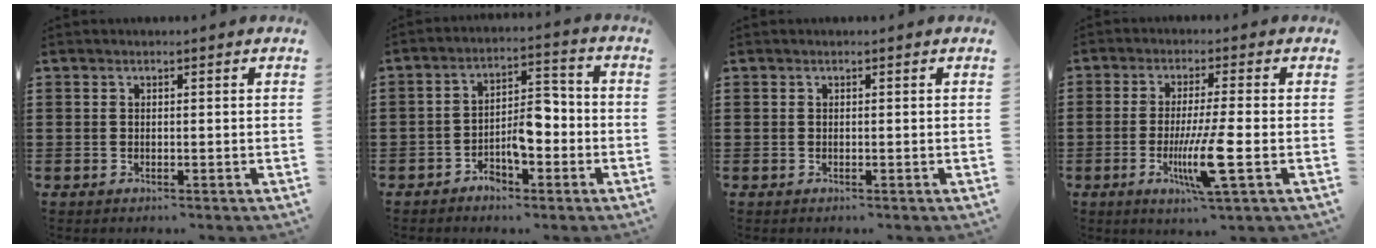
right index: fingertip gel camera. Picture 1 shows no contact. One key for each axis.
{"total": 6.0, "fx": -2.4, "fy": 3.1, "fz": 4.5, "tx": -0.072, "ty": 0.006, "tz": -0.046}
{"total": 0.0}
{"total": 9.0, "fx": -2.4, "fy": 0.6, "fz": 8.7, "tx": -0.170, "ty": -0.023, "tz": -0.047}